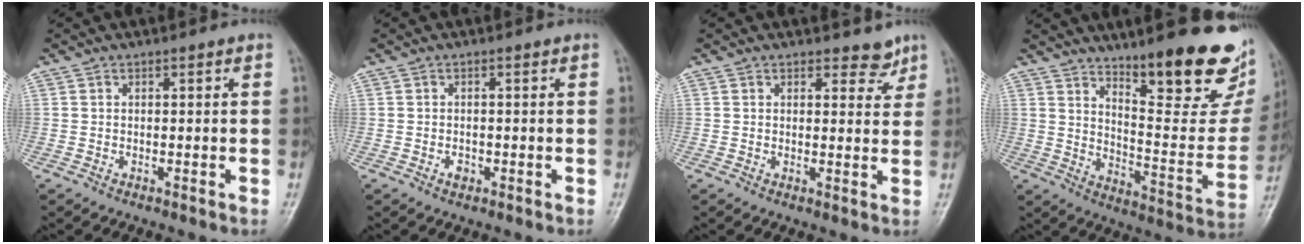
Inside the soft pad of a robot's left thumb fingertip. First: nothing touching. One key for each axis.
{"total": 1.2, "fx": -0.5, "fy": 0.9, "fz": 0.7, "tx": -0.008, "ty": 0.002, "tz": -0.007}
{"total": 3.1, "fx": 2.5, "fy": 1.6, "fz": 0.9, "tx": 0.010, "ty": -0.018, "tz": 0.031}
{"total": 24.6, "fx": 15.9, "fy": 6.5, "fz": 17.7, "tx": -0.204, "ty": -0.099, "tz": 0.232}